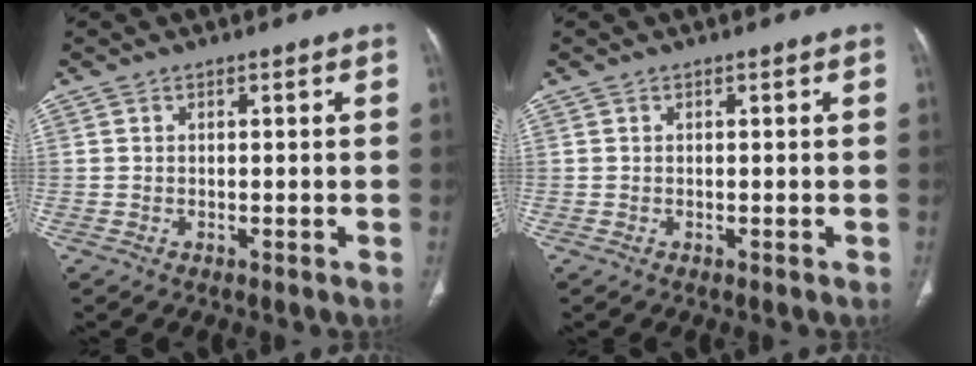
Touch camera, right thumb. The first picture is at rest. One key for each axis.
{"total": 0.0}